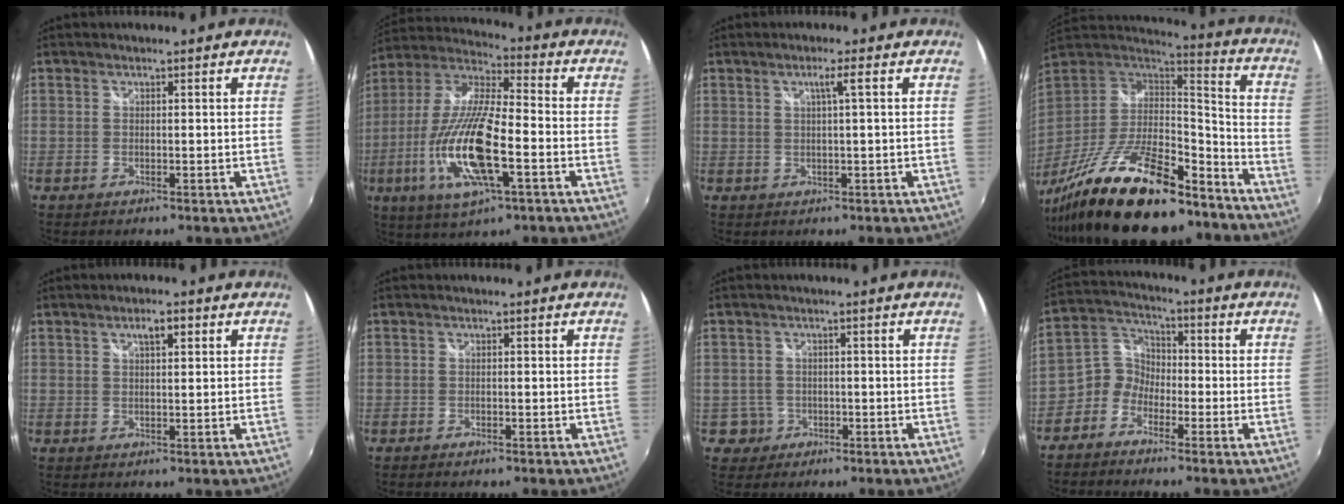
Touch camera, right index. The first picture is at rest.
{"total": 19.8, "force": [-6.3, 5.5, 18.0], "torque": [-0.366, -0.027, -0.123]}
{"total": 2.3, "force": [0.6, -0.5, 2.1], "torque": [-0.037, 0.001, 0.010]}
{"total": 27.1, "force": [-19.1, 9.2, 16.9], "torque": [-0.317, -0.028, -0.302]}
{"total": 3.0, "force": [1.4, 1.1, 2.4], "torque": [-0.039, 0.008, 0.022]}
{"total": 1.0, "force": [-0.9, 0.4, 0.4], "torque": [-0.011, -0.005, -0.017]}
{"total": 2.5, "force": [-0.4, 2.4, 0.2], "torque": [-0.002, 0.006, -0.002]}
{"total": 5.9, "force": [-3.3, 4.6, 1.9], "torque": [-0.044, 0.022, -0.081]}